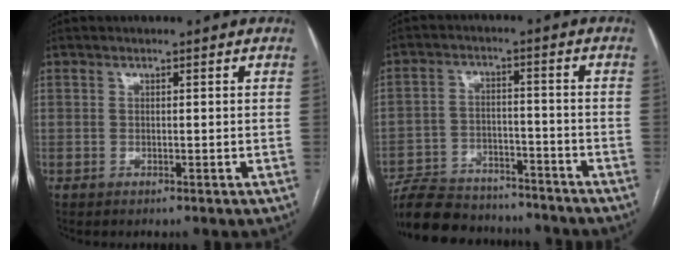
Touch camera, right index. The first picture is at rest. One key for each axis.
{"total": 16.3, "fx": -14.6, "fy": 5.5, "fz": 4.7, "tx": -0.102, "ty": 0.013, "tz": -0.217}